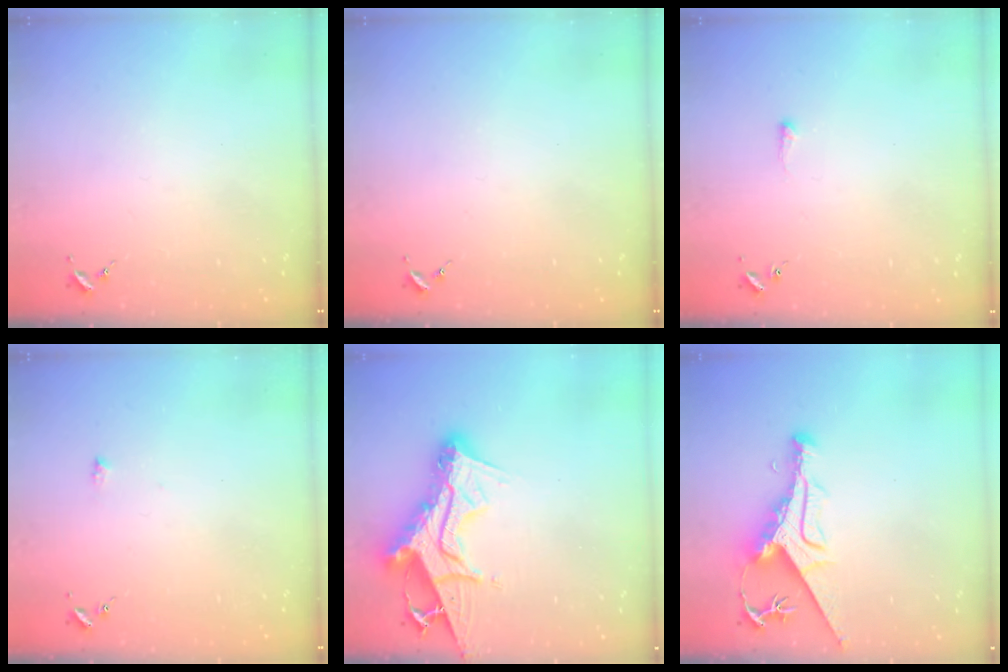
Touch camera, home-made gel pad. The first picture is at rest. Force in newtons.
{"total": 0.0}
{"total": 3.6, "press": 3.6, "slide": 0.5}
{"total": 3.9, "press": 3.8, "slide": 0.6}
{"total": 19.4, "press": 19.4, "slide": 1.4}
{"total": 10.7, "press": 10.5, "slide": 1.6}